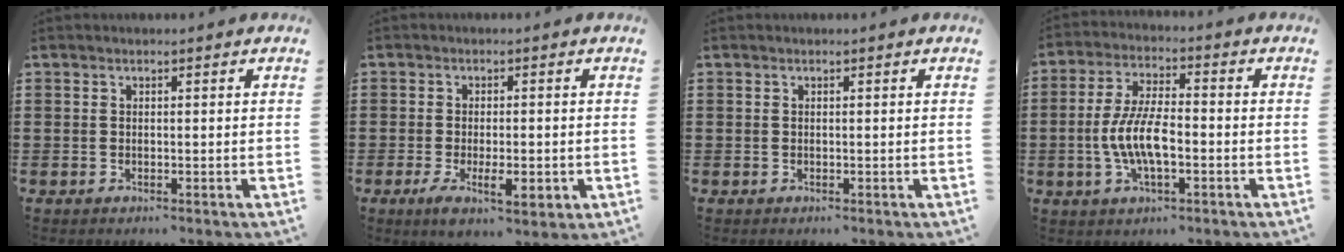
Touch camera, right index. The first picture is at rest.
{"total": 5.4, "force": [-1.7, 2.2, 4.7], "torque": [-0.090, -0.004, -0.030]}
{"total": 0.0}
{"total": 8.4, "force": [-1.7, 3.4, 7.5], "torque": [-0.170, -0.004, -0.038]}